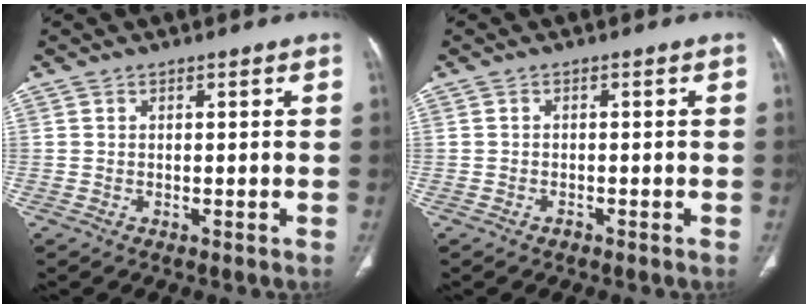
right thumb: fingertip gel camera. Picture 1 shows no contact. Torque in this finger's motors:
{"motor_torque": [-0.42, 0.02, -0.31, 0.21, -0.02]}